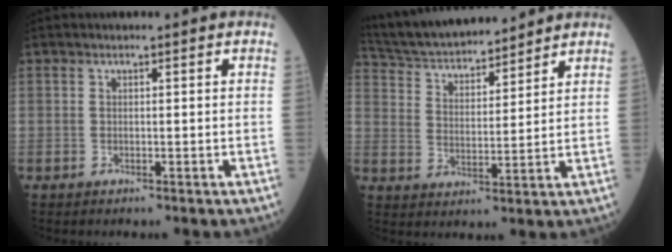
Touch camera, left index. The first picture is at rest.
{"total": 16.2, "force": [15.0, 3.0, 5.5], "torque": [-0.104, 0.028, 0.257]}